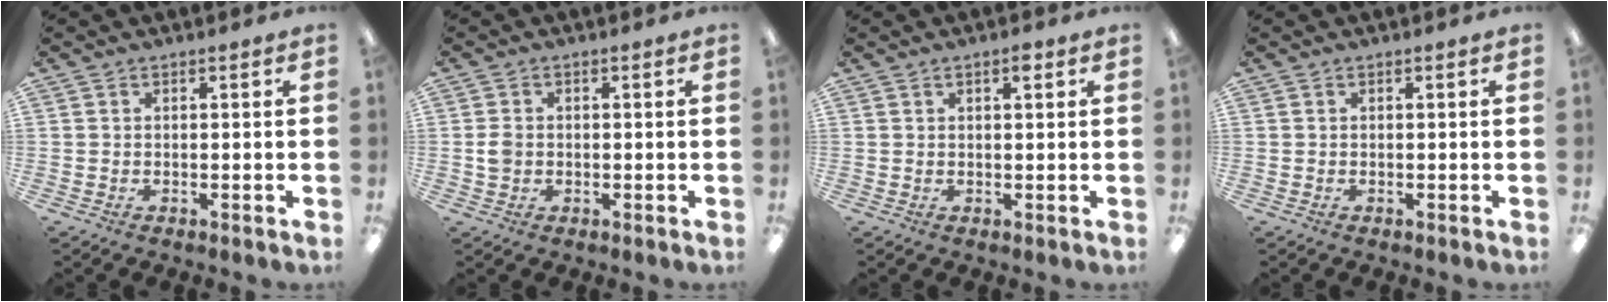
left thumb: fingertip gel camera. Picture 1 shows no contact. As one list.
[{"total": 2.6, "force": [-0.1, 2.1, 1.5], "torque": [-0.019, 0.001, -0.005]}, {"total": 2.2, "force": [1.3, 0.6, 1.6], "torque": [-0.027, 0.001, 0.019]}, {"total": 0.0}]